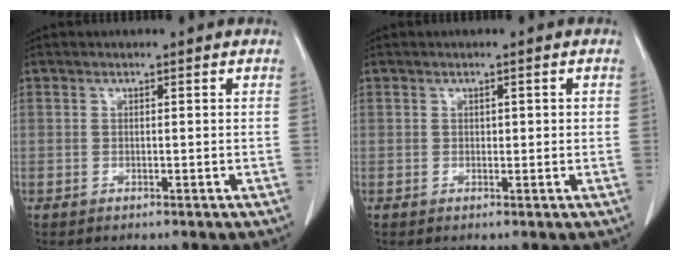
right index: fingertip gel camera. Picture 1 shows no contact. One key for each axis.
{"total": 1.2, "fx": 0.2, "fy": 0.7, "fz": 0.9, "tx": -0.012, "ty": 0.006, "tz": 0.003}